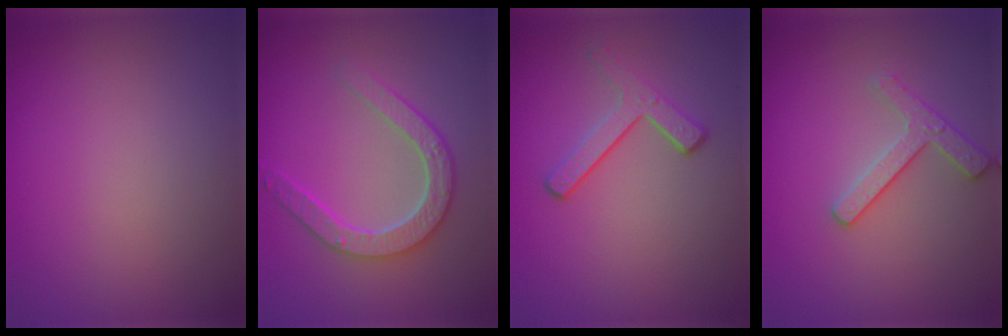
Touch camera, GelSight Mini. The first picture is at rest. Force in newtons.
{"total": 4.7, "press": 3.7, "slide": 2.8}
{"total": 3.0, "press": 2.2, "slide": 2.0}
{"total": 2.5, "press": 2.4, "slide": 0.5}